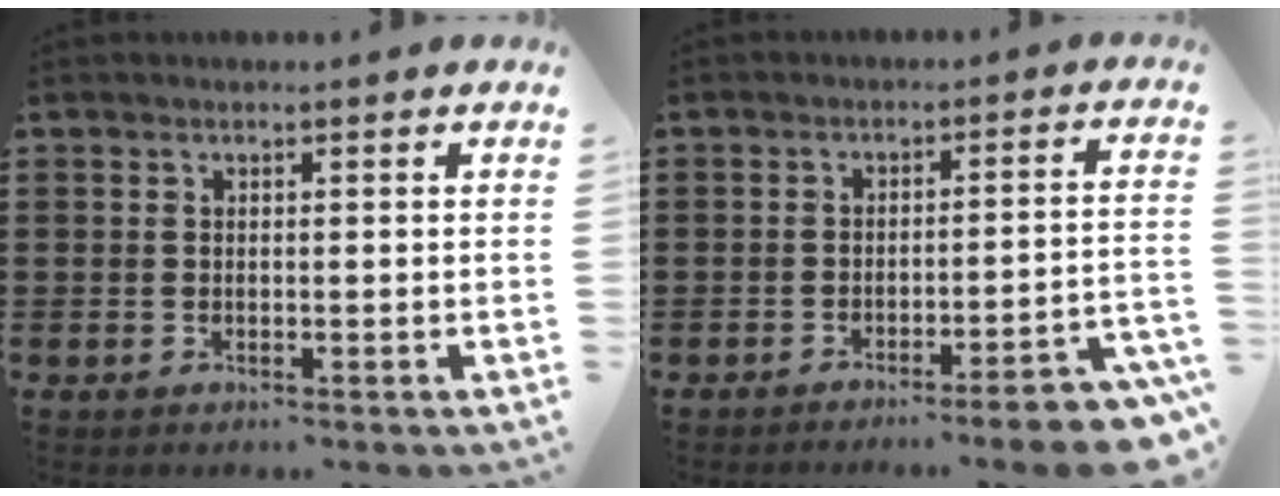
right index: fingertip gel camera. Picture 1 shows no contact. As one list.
[{"total": 5.4, "force": [-4.6, 0.0, 2.8], "torque": [-0.045, -0.010, -0.086]}]